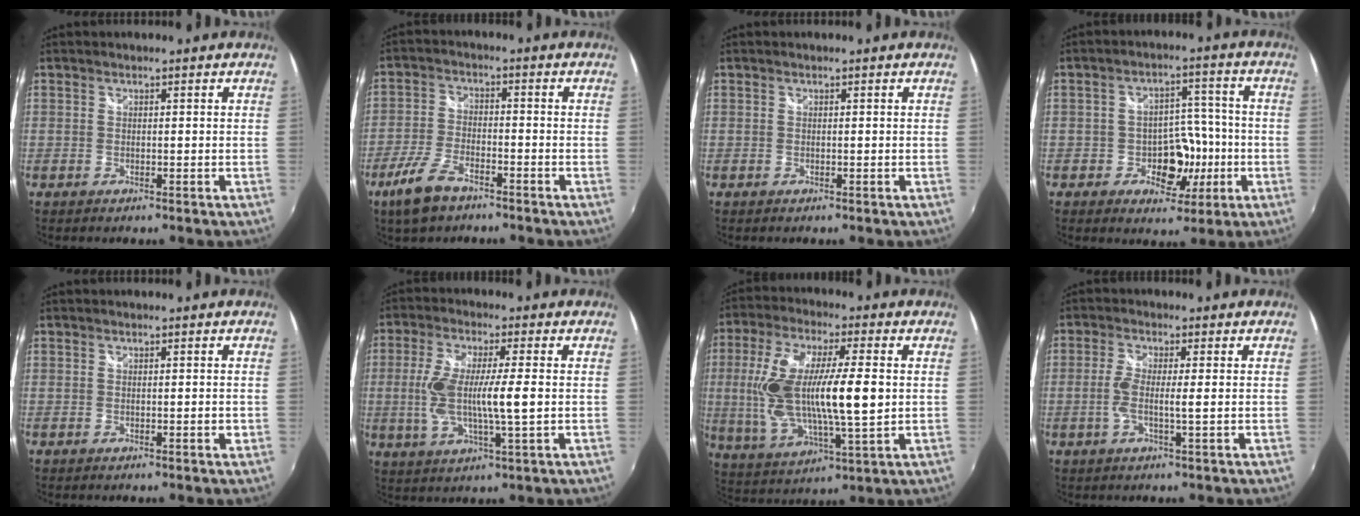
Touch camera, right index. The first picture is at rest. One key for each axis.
{"total": 8.2, "fx": -5.6, "fy": 3.4, "fz": 4.9, "tx": -0.122, "ty": -0.008, "tz": -0.109}
{"total": 0.0}
{"total": 9.3, "fx": -2.9, "fy": 7.0, "fz": 5.4, "tx": -0.090, "ty": 0.011, "tz": -0.036}
{"total": 0.7, "fx": -0.2, "fy": 0.3, "fz": 0.6, "tx": -0.007, "ty": 0.004, "tz": -0.001}
{"total": 11.5, "fx": -0.7, "fy": 2.2, "fz": 11.3, "tx": -0.214, "ty": -0.009, "tz": -0.010}
{"total": 19.6, "fx": 0.8, "fy": 6.2, "fz": 18.6, "tx": -0.355, "ty": -0.005, "tz": 0.020}
{"total": 4.3, "fx": -0.6, "fy": 0.3, "fz": 4.3, "tx": -0.086, "ty": -0.003, "tz": -0.016}